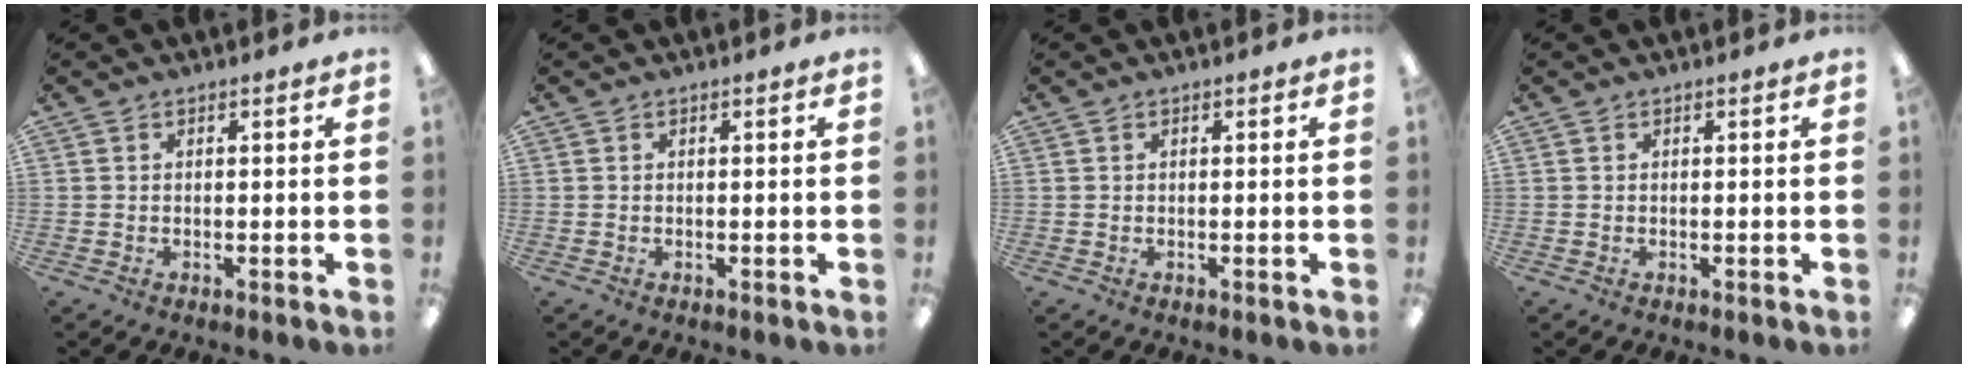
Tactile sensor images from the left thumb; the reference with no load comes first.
{"total": 0.0}
{"total": 0.0}
{"total": 0.0}